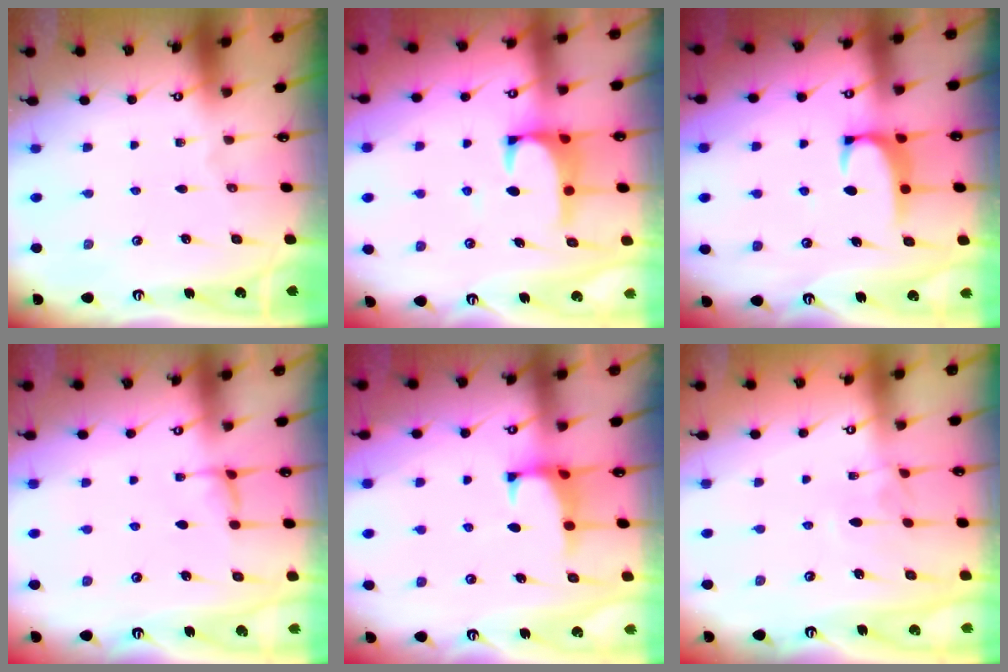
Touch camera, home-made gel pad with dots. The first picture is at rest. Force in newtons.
{"total": 2.7, "press": 2.5, "slide": 0.8}
{"total": 2.2, "press": 2.2, "slide": 0.3}
{"total": 1.2, "press": 0.9, "slide": 0.7}
{"total": 1.4, "press": 1.3, "slide": 0.5}
{"total": 2.5, "press": 2.5, "slide": 0.5}